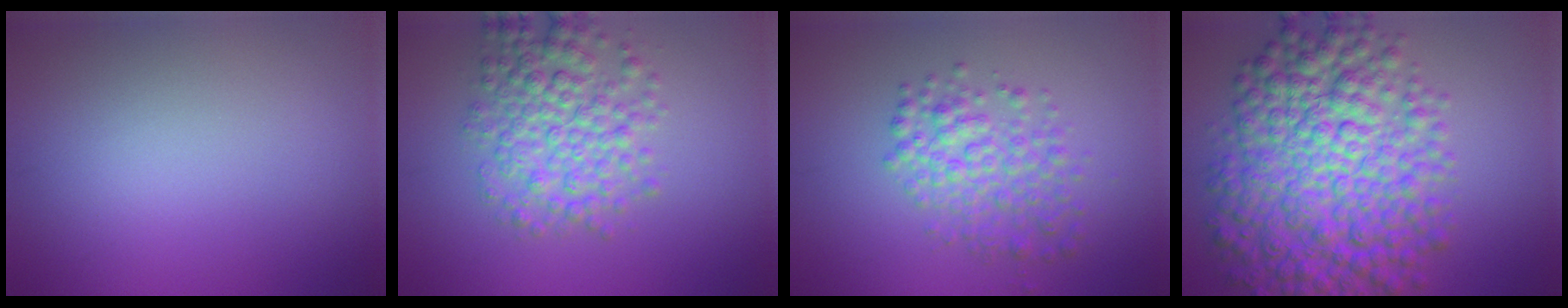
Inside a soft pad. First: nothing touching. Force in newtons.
{"total": 5.3, "press": 5.3, "slide": 0.1}
{"total": 3.9, "press": 3.9, "slide": 0.2}
{"total": 11.3, "press": 11.3, "slide": 0.1}